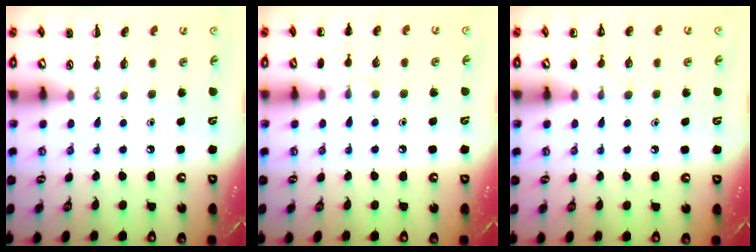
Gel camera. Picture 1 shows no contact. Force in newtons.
{"total": 6.0, "press": 5.7, "slide": 1.7}
{"total": 6.0, "press": 5.8, "slide": 1.7}